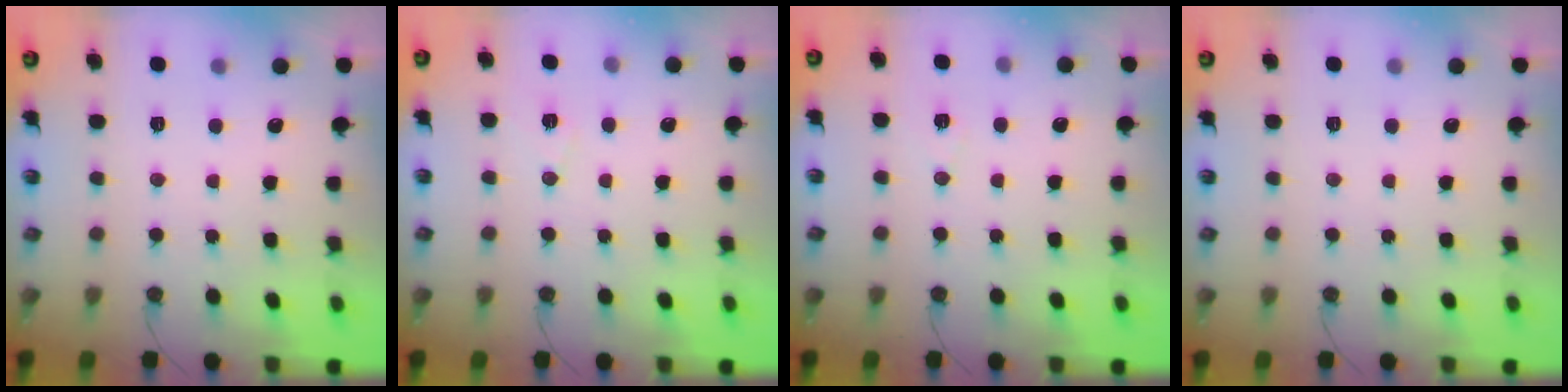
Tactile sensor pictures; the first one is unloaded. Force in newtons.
{"total": 7.3, "press": 5.7, "slide": 4.5}
{"total": 5.1, "press": 2.6, "slide": 4.4}
{"total": 0.0}